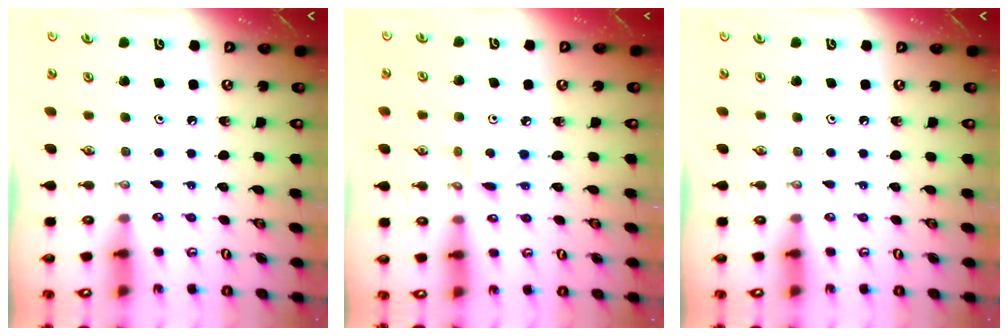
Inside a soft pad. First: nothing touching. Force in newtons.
{"total": 4.1, "press": 4.1, "slide": 0.4}
{"total": 0.0}